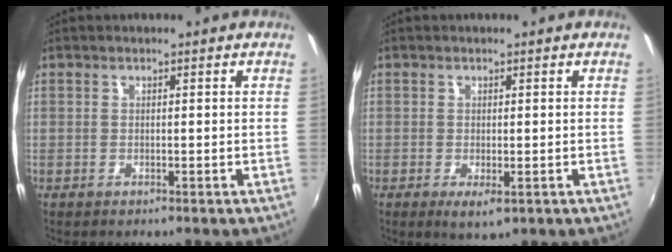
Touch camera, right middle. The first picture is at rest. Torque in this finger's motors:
{"motor_torque": [-0.10, -0.30, -0.02, -0.01]}